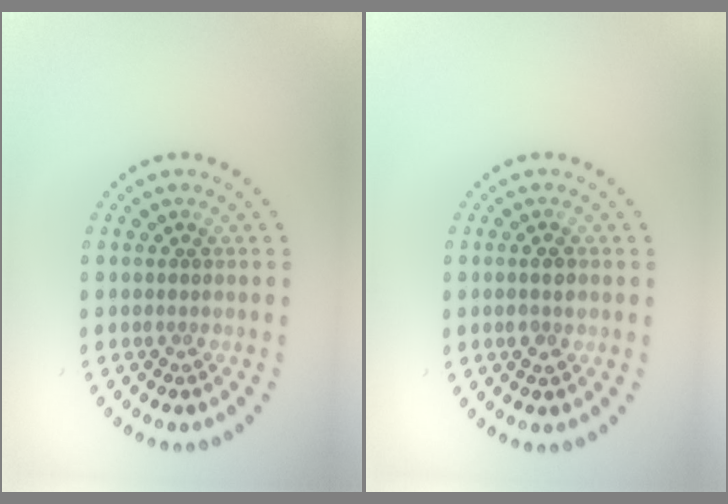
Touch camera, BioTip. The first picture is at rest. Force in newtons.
{"total": 1.5, "press": 1.5, "slide": 0.2}